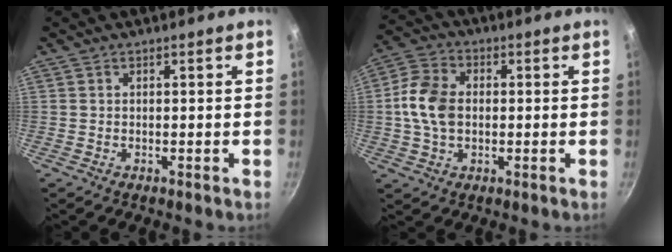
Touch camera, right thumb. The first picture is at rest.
{"total": 9.7, "force": [0.0, 6.8, 6.8], "torque": [-0.123, 0.015, -0.010]}